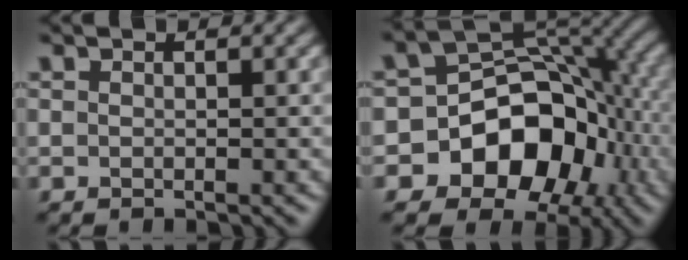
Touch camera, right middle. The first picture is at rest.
{"total": 12.4, "force": [-4.3, 9.3, 6.9], "torque": [-0.100, 0.003, -0.088]}